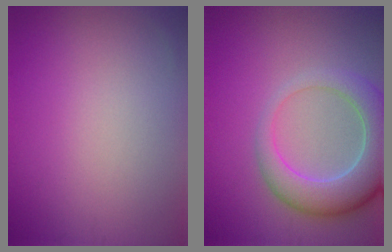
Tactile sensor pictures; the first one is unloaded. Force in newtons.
{"total": 6.8, "press": 6.8, "slide": 0.8}